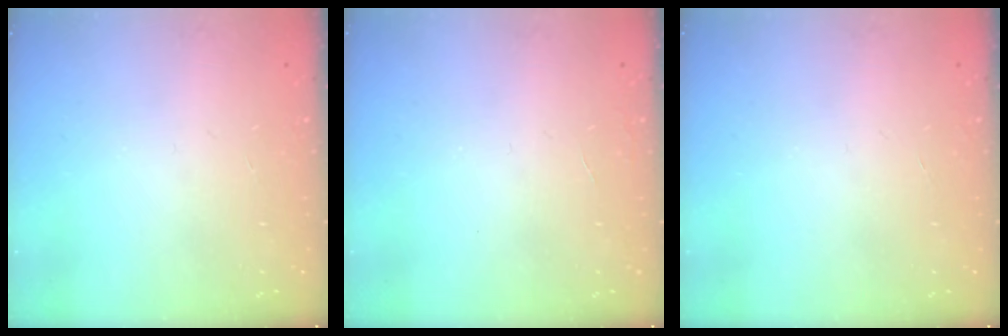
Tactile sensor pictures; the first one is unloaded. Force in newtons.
{"total": 0.0}
{"total": 0.0}